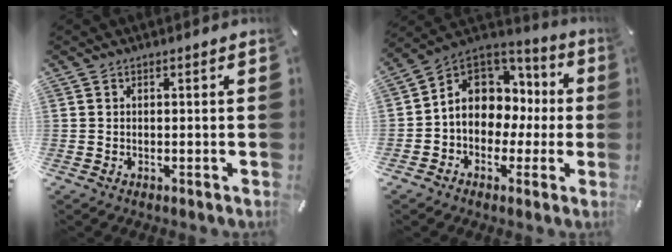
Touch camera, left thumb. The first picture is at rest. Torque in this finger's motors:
{"motor_torque": [0.40, 1.25, 0.96, 0.32, 0.42]}